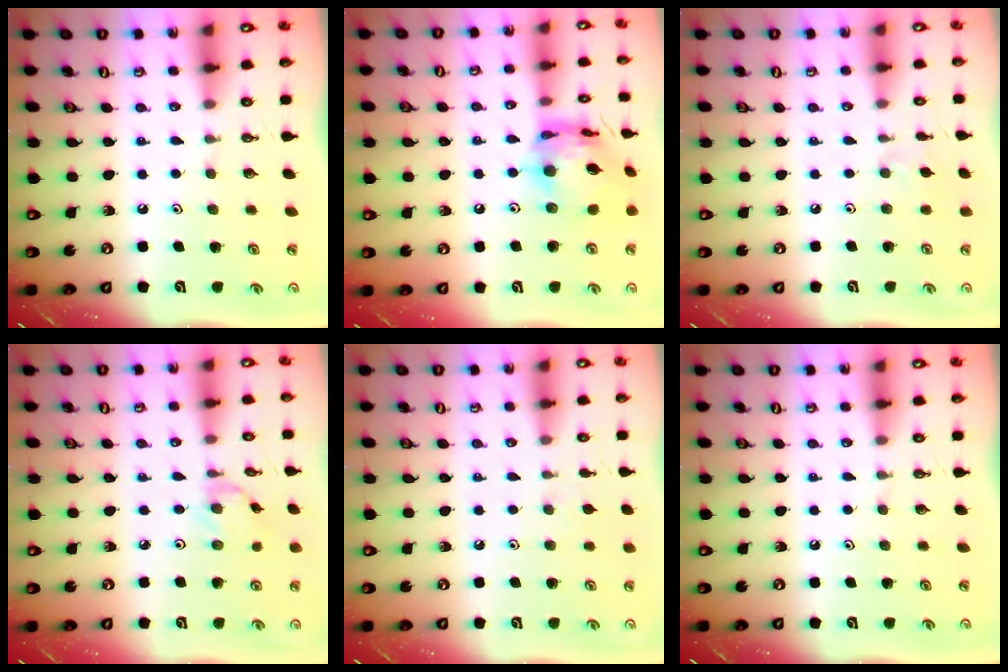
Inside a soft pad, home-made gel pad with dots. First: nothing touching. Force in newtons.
{"total": 14.9, "press": 14.9, "slide": 1.6}
{"total": 4.3, "press": 4.2, "slide": 0.8}
{"total": 1.2, "press": 1.1, "slide": 0.3}
{"total": 2.9, "press": 2.8, "slide": 0.6}
{"total": 0.0}